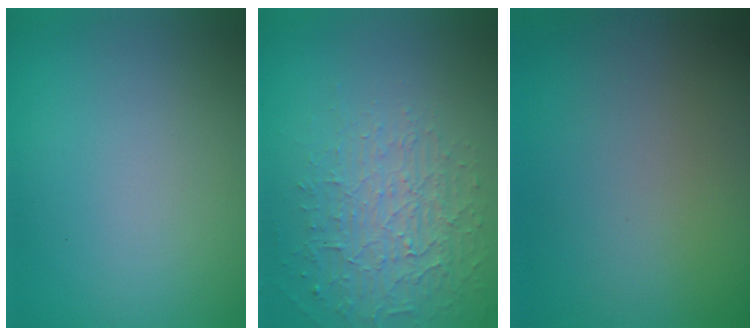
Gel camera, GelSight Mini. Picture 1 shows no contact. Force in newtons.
{"total": 3.9, "press": 3.0, "slide": 2.6}
{"total": 0.0}